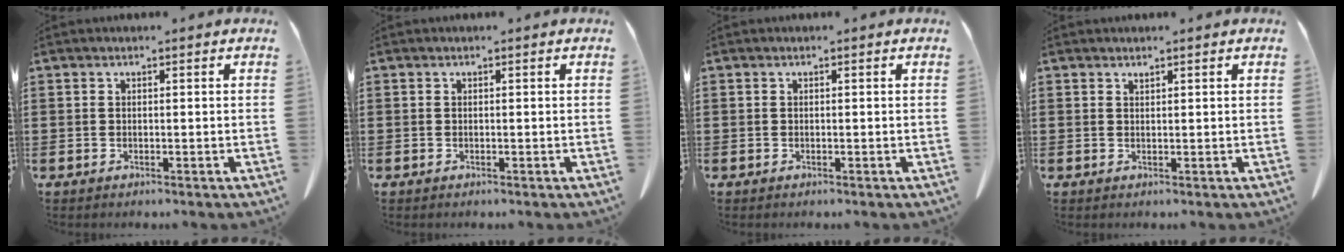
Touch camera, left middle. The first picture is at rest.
{"total": 0.0}
{"total": 0.0}
{"total": 0.6, "force": [0.6, 0.0, 0.2], "torque": [-0.006, -0.003, 0.012]}